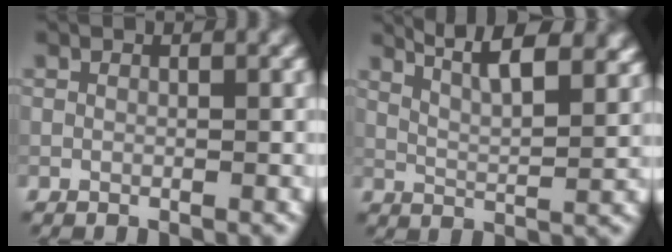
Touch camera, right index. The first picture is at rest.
{"total": 10.5, "force": [7.3, 3.7, 6.6], "torque": [-0.072, 0.037, 0.076]}